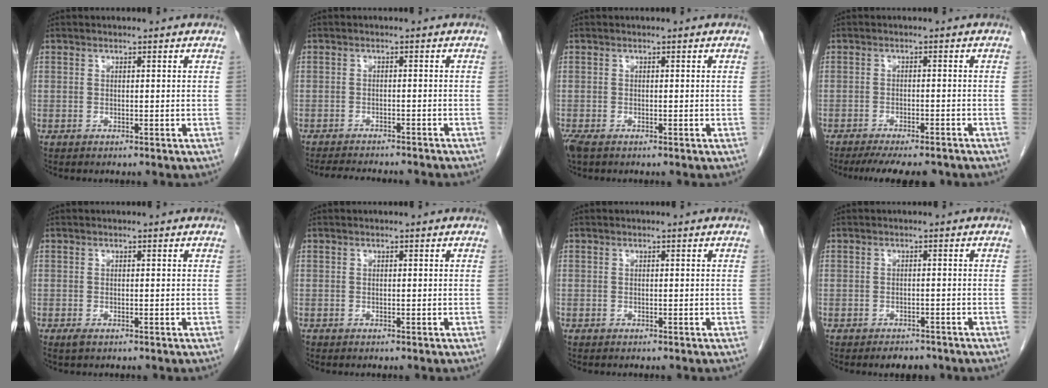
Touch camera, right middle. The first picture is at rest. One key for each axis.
{"total": 10.8, "fx": -9.8, "fy": 1.8, "fz": 4.2, "tx": -0.061, "ty": -0.011, "tz": -0.124}
{"total": 2.8, "fx": -1.9, "fy": 1.1, "fz": 1.7, "tx": -0.044, "ty": -0.011, "tz": -0.032}
{"total": 10.6, "fx": -9.2, "fy": 2.1, "fz": 4.9, "tx": -0.069, "ty": -0.010, "tz": -0.122}
{"total": 0.9, "fx": -0.5, "fy": 0.3, "fz": 0.6, "tx": -0.014, "ty": -0.002, "tz": -0.006}
{"total": 0.0}
{"total": 0.0}
{"total": 2.9, "fx": -2.3, "fy": 1.4, "fz": 0.9, "tx": -0.013, "ty": 0.001, "tz": -0.028}